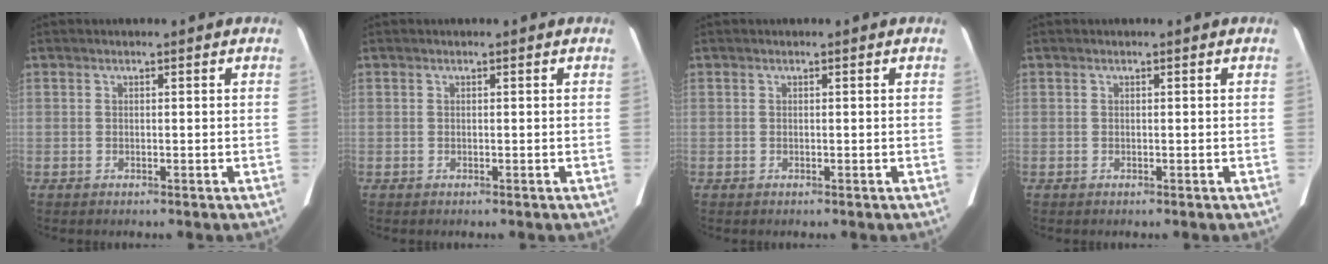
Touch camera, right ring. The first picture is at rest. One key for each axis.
{"total": 0.0}
{"total": 0.0}
{"total": 0.0}